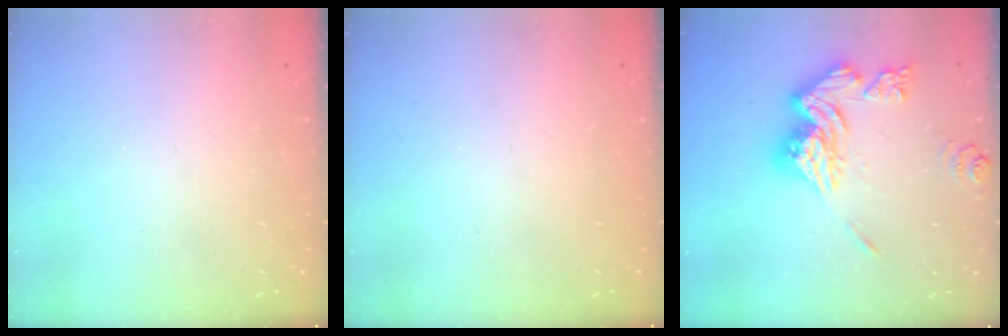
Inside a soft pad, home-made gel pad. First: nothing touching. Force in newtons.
{"total": 0.0}
{"total": 17.8, "press": 17.7, "slide": 1.6}